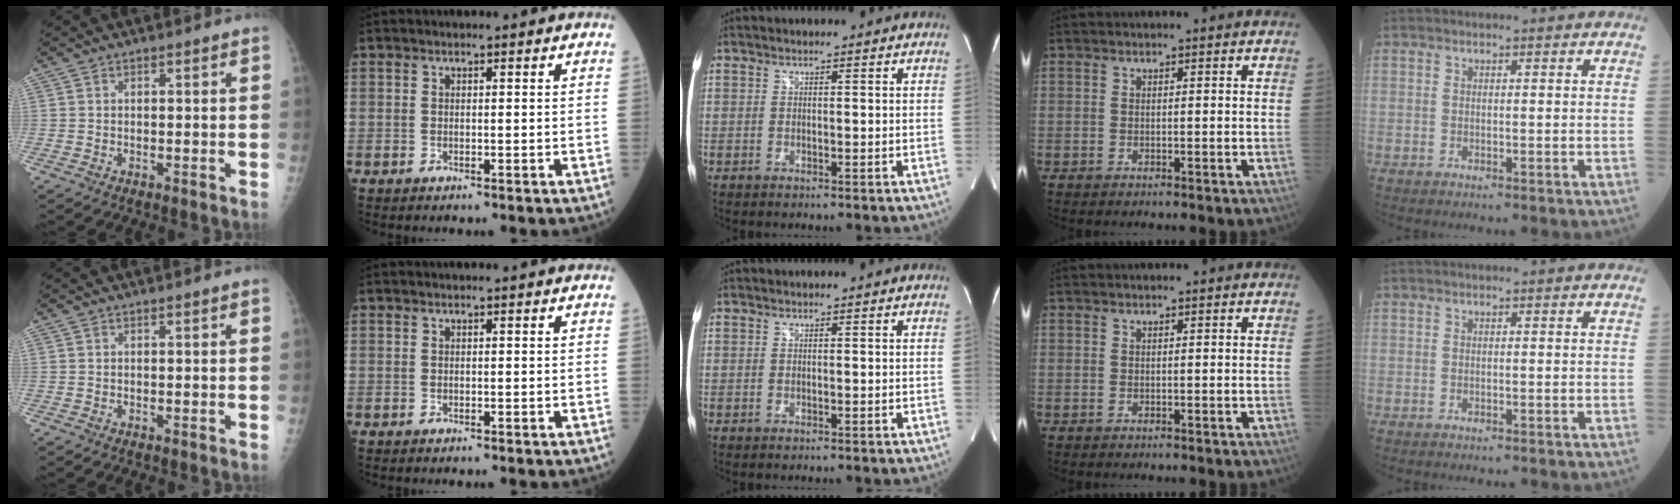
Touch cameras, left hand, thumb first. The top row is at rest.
{}